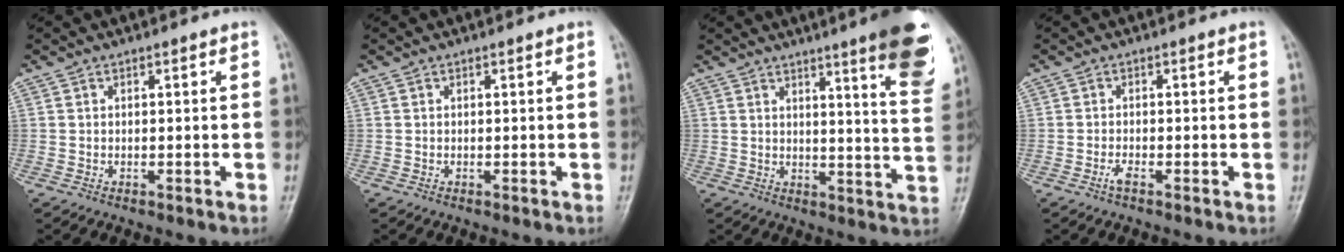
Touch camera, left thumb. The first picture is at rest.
{"total": 0.0}
{"total": 14.1, "force": [8.3, 1.6, 11.3], "torque": [-0.127, -0.048, 0.100]}
{"total": 1.5, "force": [-0.9, 0.3, 1.1], "torque": [-0.025, 0.002, -0.020]}